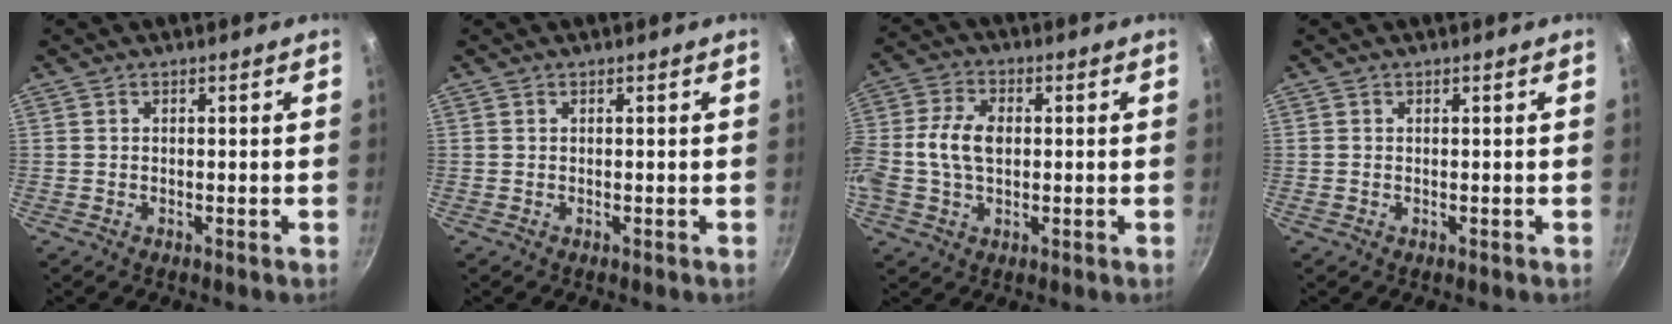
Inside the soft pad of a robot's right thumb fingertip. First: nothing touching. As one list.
[{"total": 0.0}, {"total": 9.5, "force": [0.0, 6.3, 7.1], "torque": [-0.136, 0.021, -0.011]}, {"total": 0.0}]